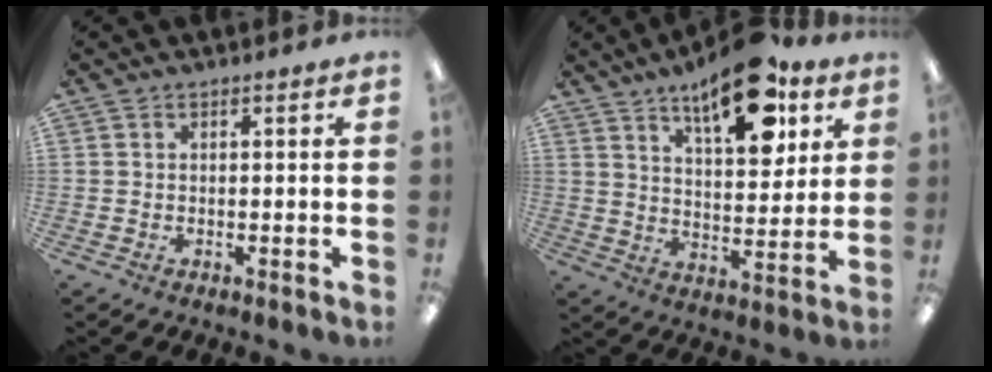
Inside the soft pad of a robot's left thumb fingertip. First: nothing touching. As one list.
[{"total": 16.5, "force": [11.0, 6.6, 10.5], "torque": [-0.148, -0.055, 0.180]}]